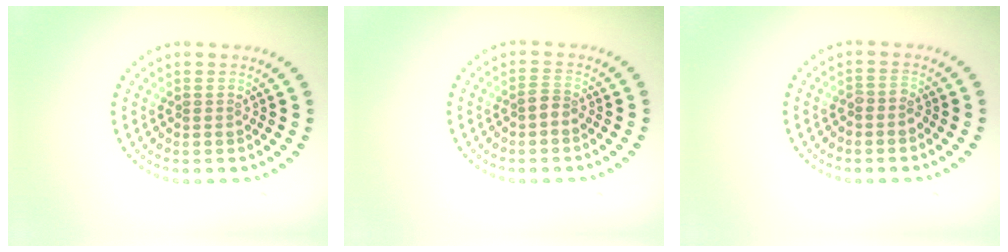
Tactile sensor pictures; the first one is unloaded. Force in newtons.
{"total": 1.1, "press": 0.9, "slide": 0.6}
{"total": 1.0, "press": 0.8, "slide": 0.6}